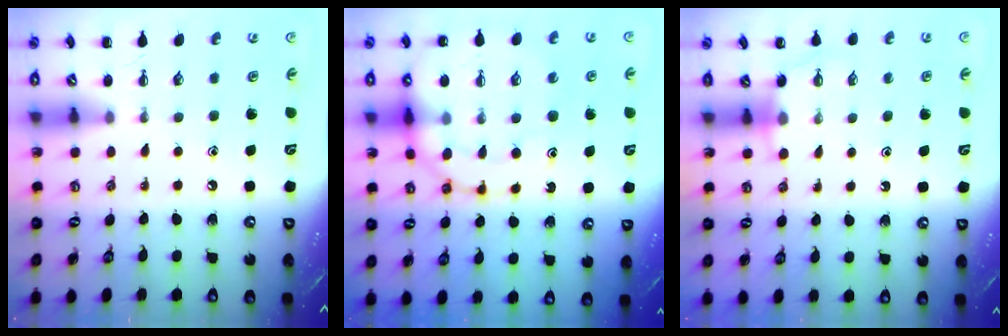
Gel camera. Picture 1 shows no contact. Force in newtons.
{"total": 17.9, "press": 17.8, "slide": 2.2}
{"total": 3.8, "press": 3.7, "slide": 1.1}